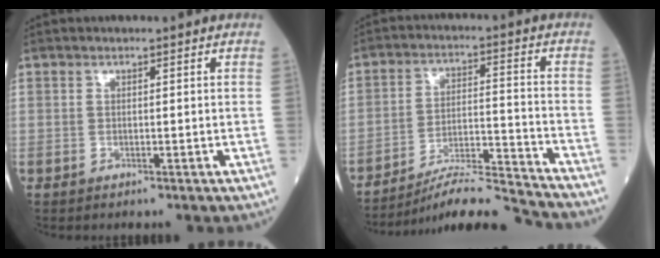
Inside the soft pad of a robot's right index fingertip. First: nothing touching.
{"total": 12.2, "force": [-11.6, -1.8, 3.2], "torque": [-0.046, 0.014, -0.203]}